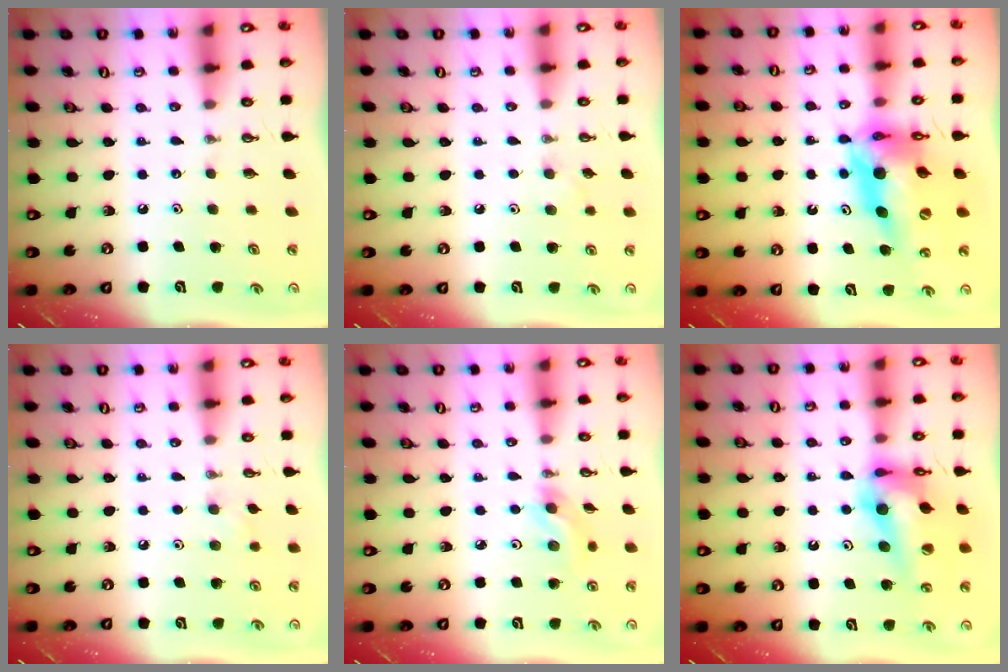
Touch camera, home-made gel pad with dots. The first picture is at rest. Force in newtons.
{"total": 5.8, "press": 5.2, "slide": 2.6}
{"total": 18.1, "press": 18.1, "slide": 1.5}
{"total": 5.3, "press": 5.2, "slide": 0.9}
{"total": 5.9, "press": 5.5, "slide": 2.1}
{"total": 16.7, "press": 16.7, "slide": 1.4}